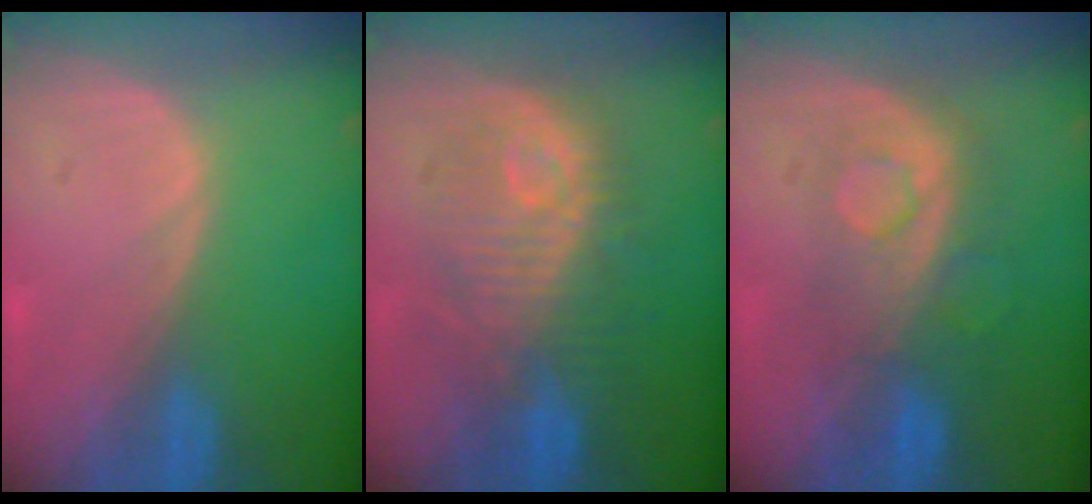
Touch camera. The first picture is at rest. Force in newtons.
{"total": 10.0, "press": 10.0, "slide": 0.8}
{"total": 7.7, "press": 7.6, "slide": 1.5}